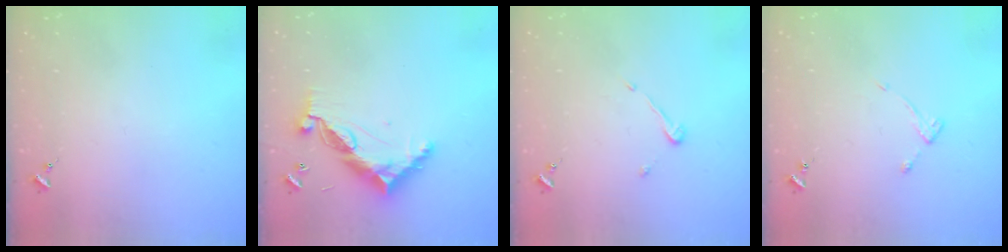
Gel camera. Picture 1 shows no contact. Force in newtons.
{"total": 11.5, "press": 11.4, "slide": 1.0}
{"total": 3.6, "press": 3.6, "slide": 0.2}
{"total": 4.8, "press": 4.7, "slide": 0.5}